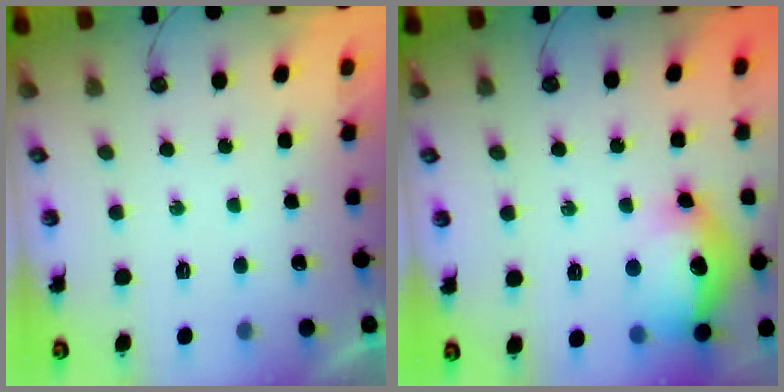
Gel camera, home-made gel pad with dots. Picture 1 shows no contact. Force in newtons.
{"total": 17.5, "press": 17.4, "slide": 1.5}